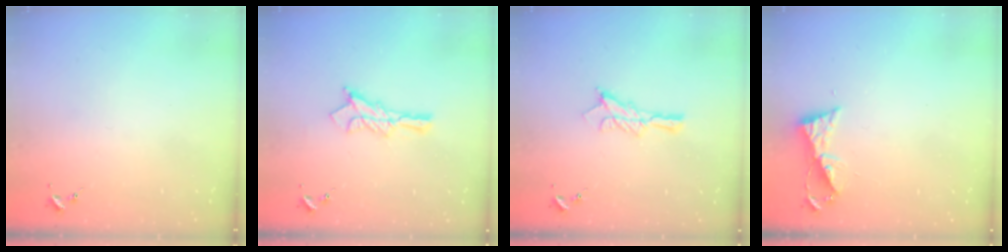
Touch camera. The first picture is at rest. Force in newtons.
{"total": 10.6, "press": 10.6, "slide": 0.8}
{"total": 9.5, "press": 9.5, "slide": 0.4}
{"total": 6.4, "press": 6.4, "slide": 0.6}